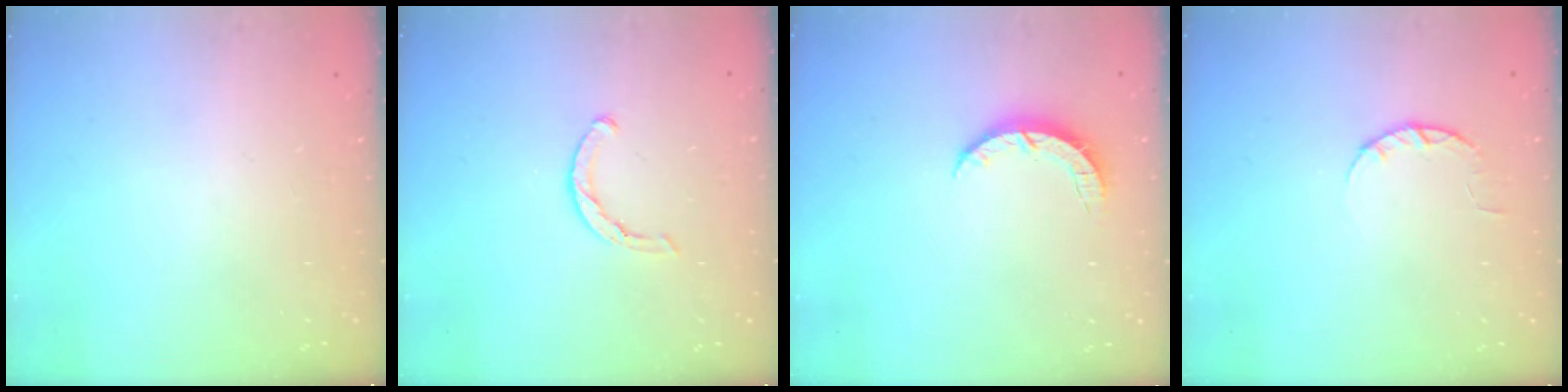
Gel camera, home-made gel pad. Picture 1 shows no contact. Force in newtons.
{"total": 3.0, "press": 3.0, "slide": 0.3}
{"total": 3.6, "press": 3.6, "slide": 0.4}
{"total": 3.3, "press": 3.3, "slide": 0.5}